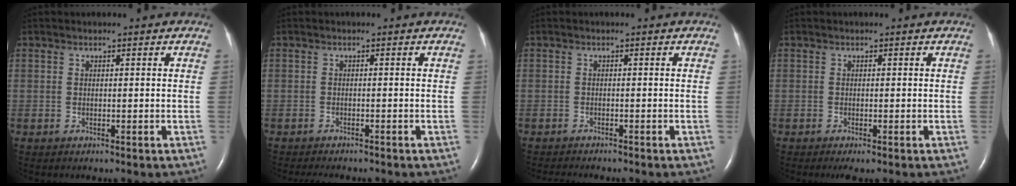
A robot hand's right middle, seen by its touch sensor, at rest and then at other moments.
{"total": 5.2, "force": [-4.7, 1.1, 2.1], "torque": [-0.025, -0.007, -0.062]}
{"total": 4.1, "force": [-3.7, 0.5, 1.6], "torque": [-0.023, -0.009, -0.051]}
{"total": 1.5, "force": [-1.0, 0.2, 1.1], "torque": [-0.020, -0.006, -0.014]}